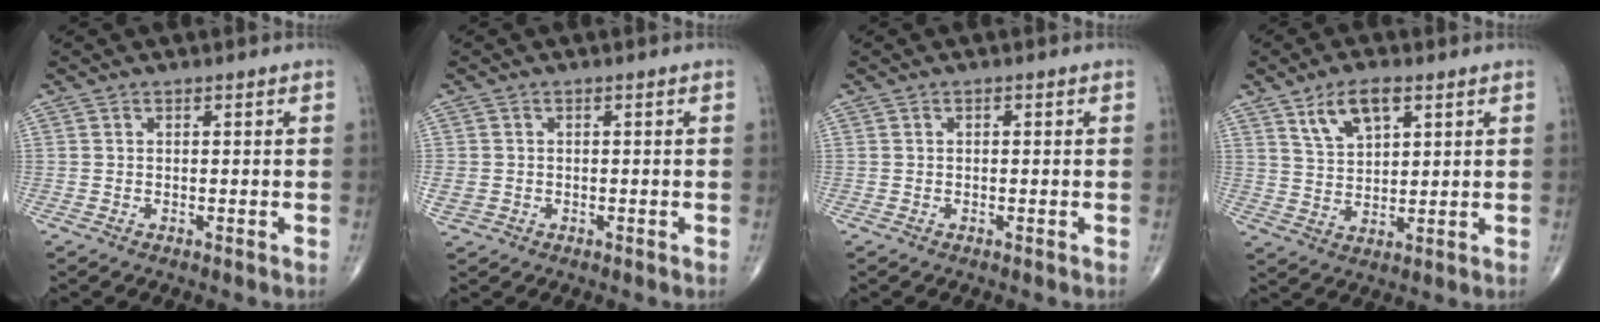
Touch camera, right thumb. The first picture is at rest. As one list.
[{"total": 3.0, "force": [-0.5, 2.6, 1.5], "torque": [-0.038, 0.003, -0.004]}, {"total": 0.0}, {"total": 7.8, "force": [4.2, 3.6, 5.4], "torque": [-0.088, -0.016, 0.082]}]